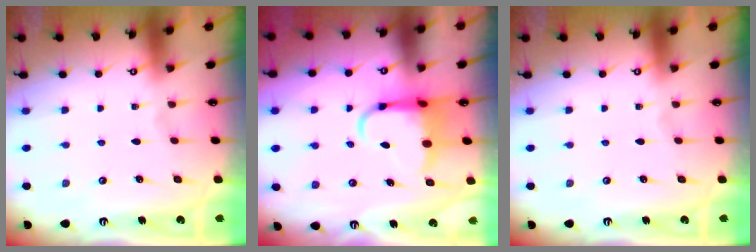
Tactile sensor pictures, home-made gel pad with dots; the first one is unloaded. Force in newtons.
{"total": 6.8, "press": 6.6, "slide": 1.7}
{"total": 0.0}